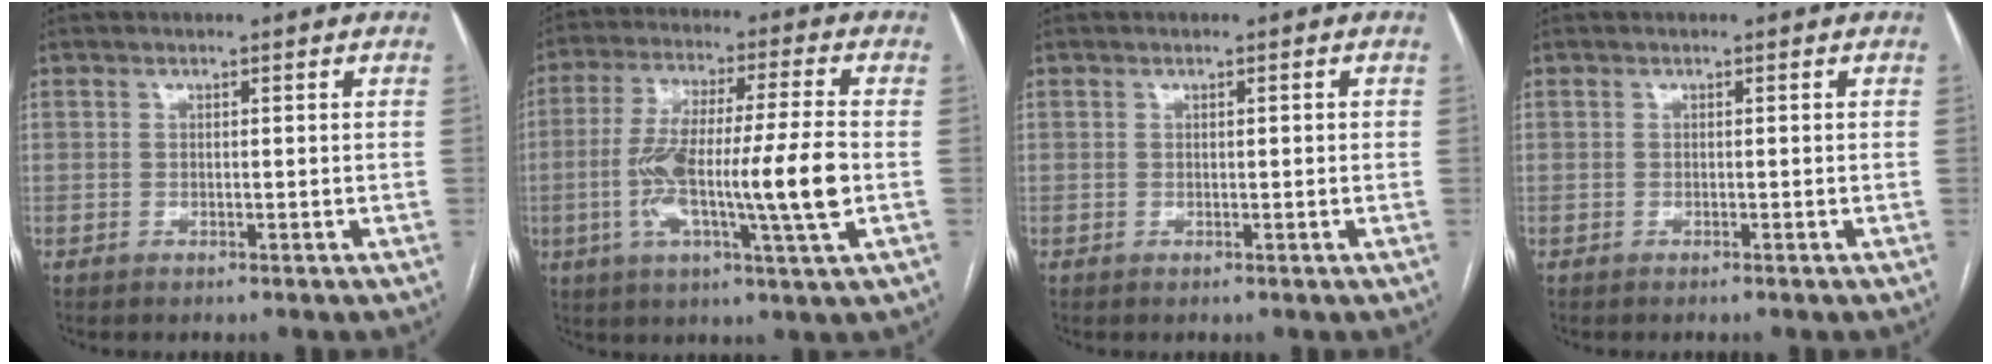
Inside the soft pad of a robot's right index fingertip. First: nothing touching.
{"total": 16.0, "force": [-2.6, 0.8, 15.8], "torque": [-0.293, 0.002, -0.050]}
{"total": 0.7, "force": [0.1, 0.2, 0.7], "torque": [-0.010, 0.001, 0.002]}
{"total": 0.0}